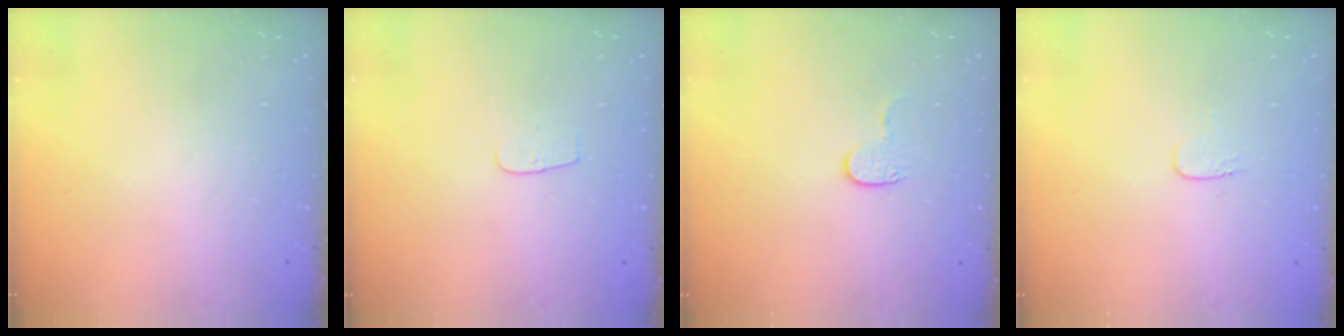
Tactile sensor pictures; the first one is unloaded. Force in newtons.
{"total": 3.1, "press": 3.1, "slide": 0.2}
{"total": 4.7, "press": 4.7, "slide": 0.5}
{"total": 3.5, "press": 3.5, "slide": 0.4}